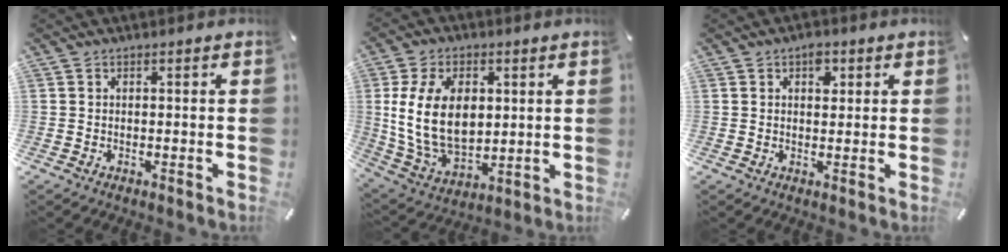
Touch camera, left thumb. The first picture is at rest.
{"total": 16.0, "force": [2.5, 10.8, 11.5], "torque": [-0.254, 0.002, 0.047]}
{"total": 2.9, "force": [1.3, 1.9, 1.7], "torque": [-0.015, -0.003, 0.017]}